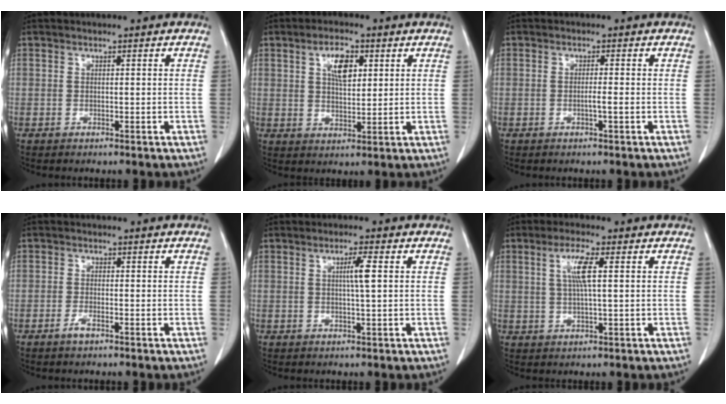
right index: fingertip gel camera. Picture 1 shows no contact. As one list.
[{"total": 5.6, "force": [2.2, 2.3, 4.6], "torque": [-0.085, 0.004, 0.041]}, {"total": 1.4, "force": [-0.3, -0.1, 1.4], "torque": [-0.022, 0.001, -0.004]}, {"total": 1.5, "force": [-1.0, 0.3, 1.2], "torque": [-0.024, 0.000, -0.017]}, {"total": 3.1, "force": [0.7, -0.2, 3.0], "torque": [-0.051, 0.000, 0.013]}, {"total": 5.0, "force": [1.4, 0.2, 4.8], "torque": [-0.096, 0.002, 0.028]}]